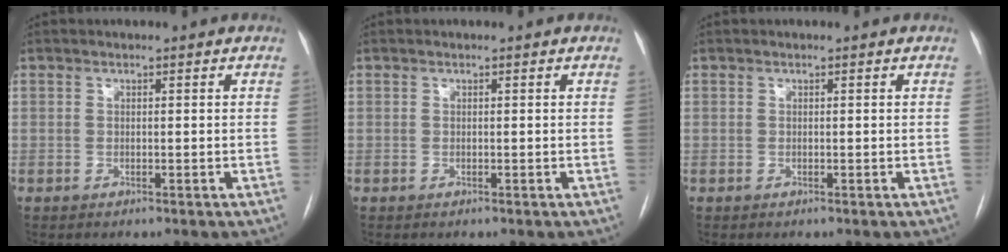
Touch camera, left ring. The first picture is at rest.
{"total": 0.0}
{"total": 0.0}